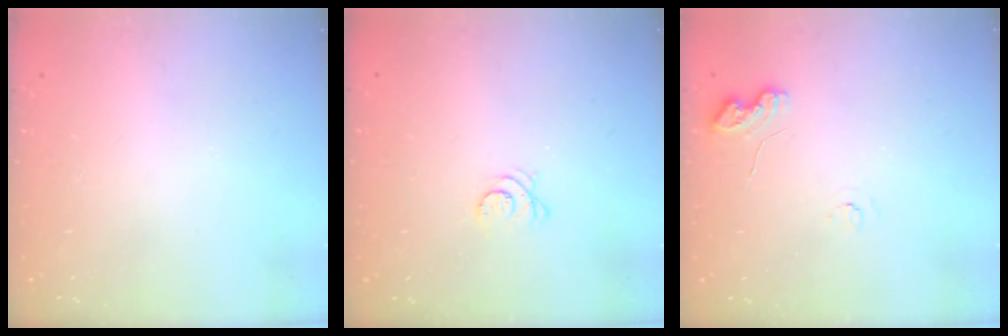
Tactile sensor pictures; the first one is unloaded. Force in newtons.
{"total": 3.9, "press": 3.8, "slide": 0.6}
{"total": 4.6, "press": 4.5, "slide": 0.9}